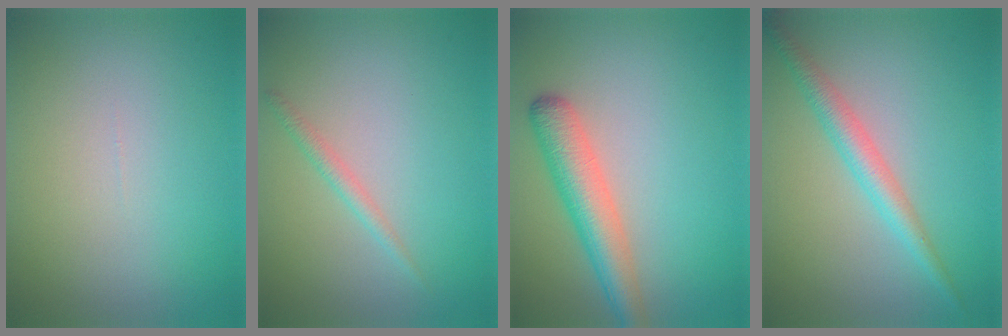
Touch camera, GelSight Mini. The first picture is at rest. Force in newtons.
{"total": 1.2, "press": 1.2, "slide": 0.0}
{"total": 4.6, "press": 4.6, "slide": 0.2}
{"total": 2.8, "press": 2.8, "slide": 0.1}